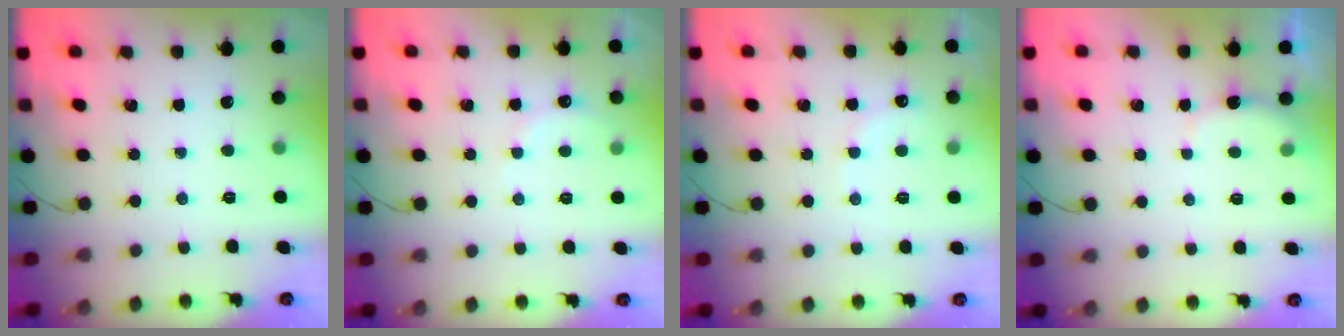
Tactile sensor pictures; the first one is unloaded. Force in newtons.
{"total": 5.4, "press": 5.3, "slide": 1.4}
{"total": 7.2, "press": 7.0, "slide": 1.3}
{"total": 3.0, "press": 2.9, "slide": 0.7}